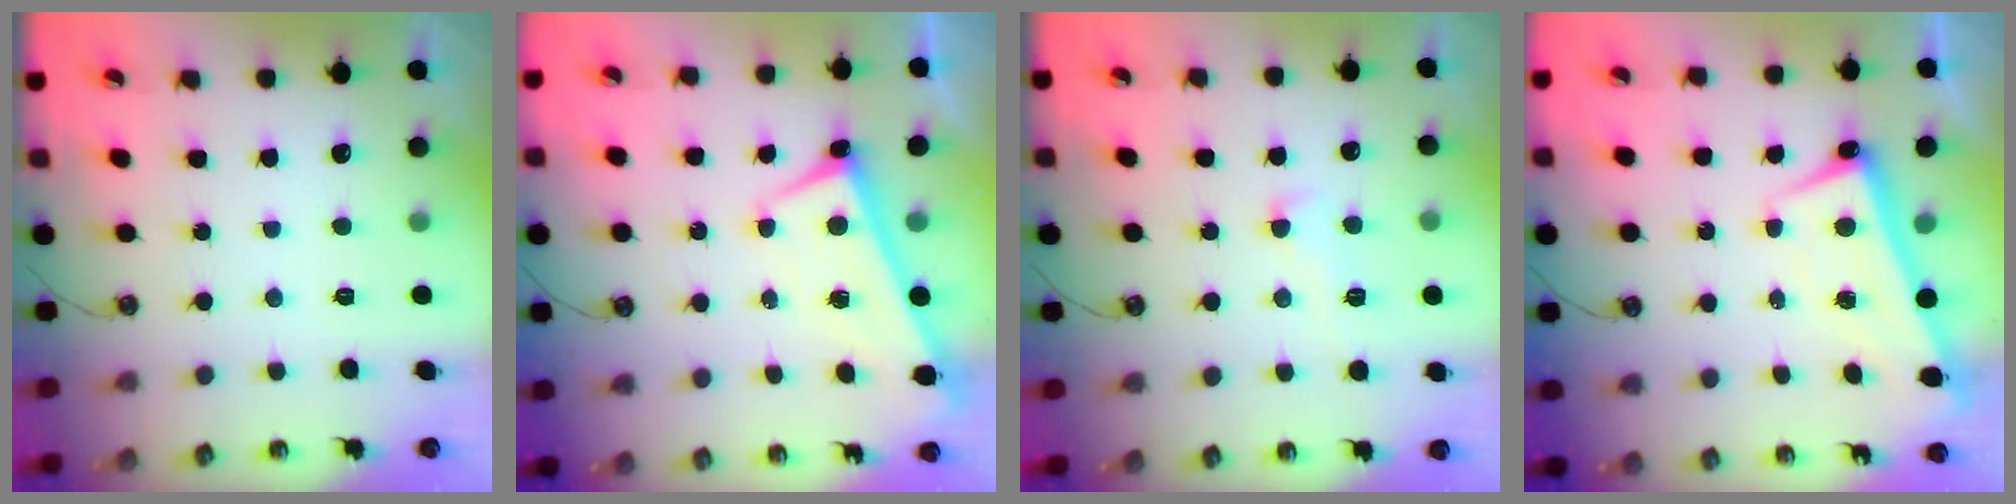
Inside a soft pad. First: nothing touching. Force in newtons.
{"total": 1.0, "press": 0.9, "slide": 0.3}
{"total": 1.1, "press": 0.4, "slide": 1.0}
{"total": 2.7, "press": 2.6, "slide": 0.8}